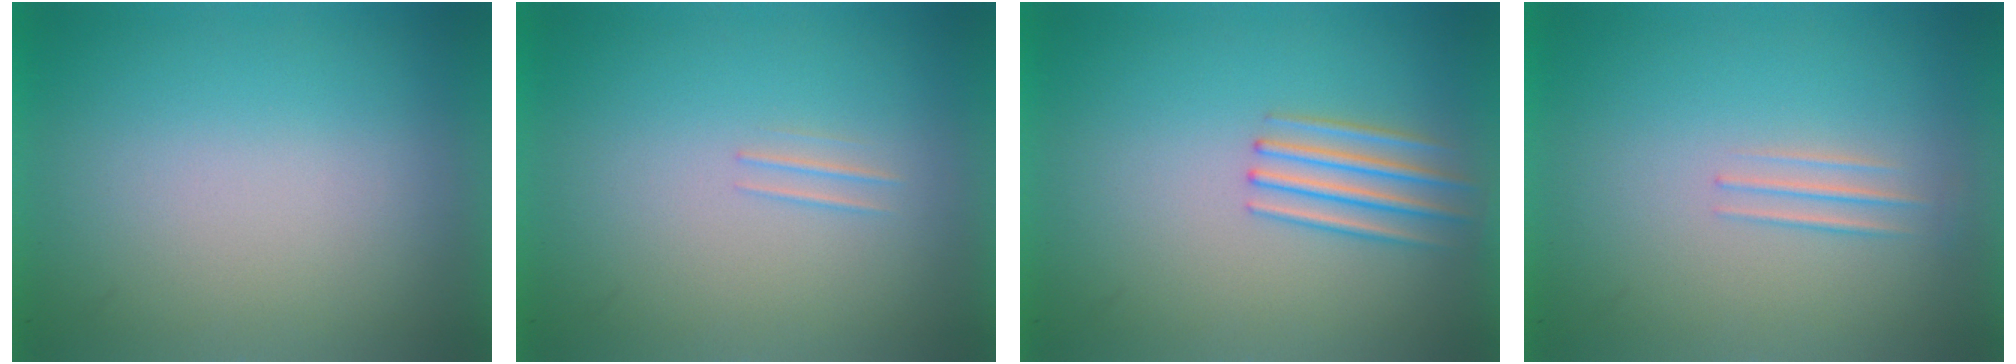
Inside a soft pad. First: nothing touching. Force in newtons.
{"total": 1.1}
{"total": 2.1}
{"total": 1.4}